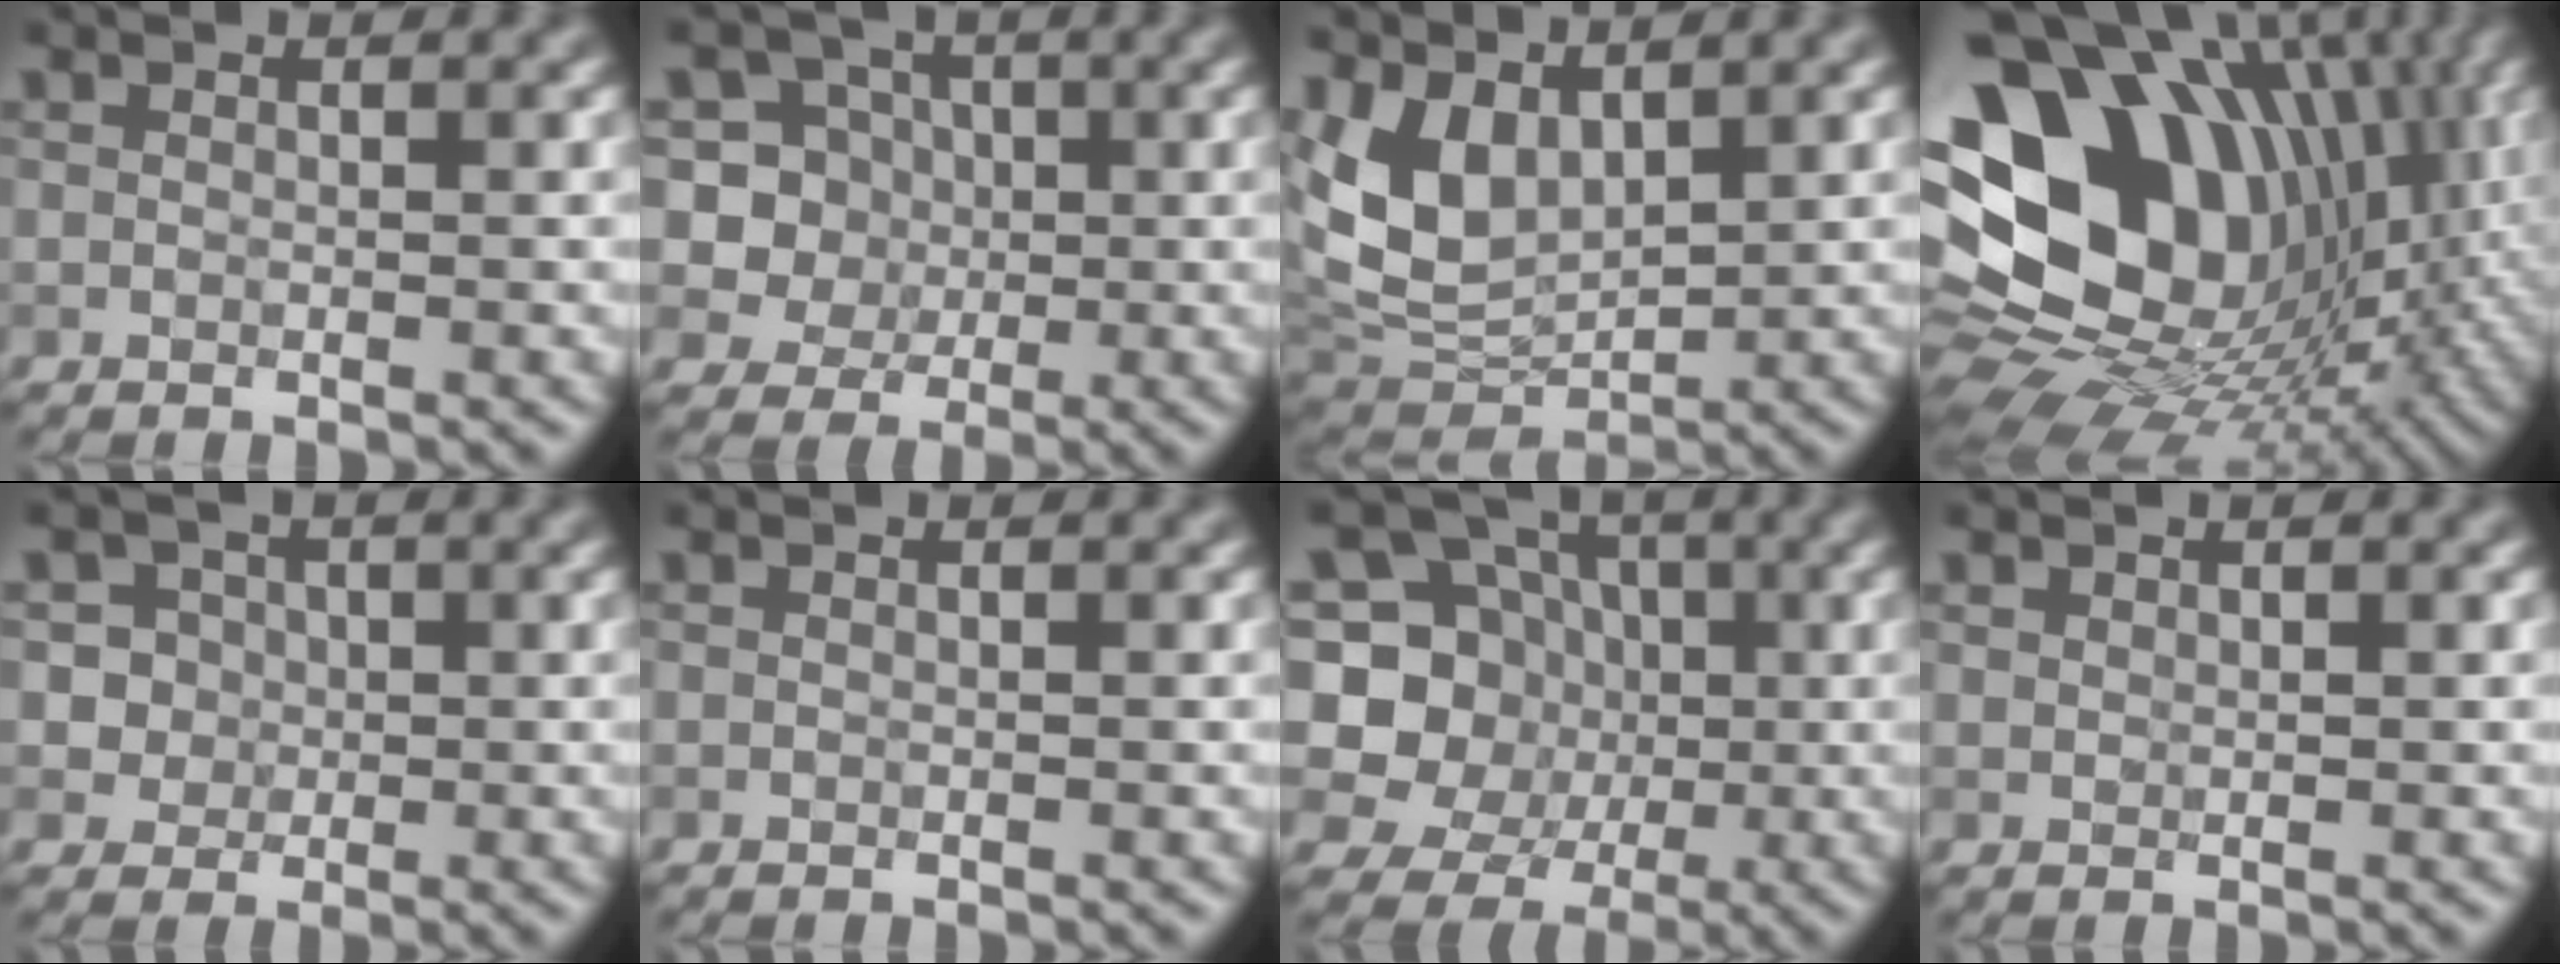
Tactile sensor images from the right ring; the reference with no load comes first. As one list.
[{"total": 6.7, "force": [1.2, 6.4, 1.5], "torque": [-0.031, 0.023, 0.022]}, {"total": 7.2, "force": [2.9, 4.3, 4.9], "torque": [-0.111, -0.010, 0.056]}, {"total": 20.3, "force": [3.2, 15.0, 13.2], "torque": [-0.241, -0.017, 0.085]}, {"total": 3.7, "force": [0.6, 3.6, 0.8], "torque": [0.010, 0.024, 0.006]}, {"total": 0.0}, {"total": 9.1, "force": [0.6, 8.4, 3.5], "torque": [-0.070, 0.026, -0.023]}, {"total": 0.6, "force": [0.6, 0.2, 0.0], "torque": [-0.001, 0.000, 0.014]}]